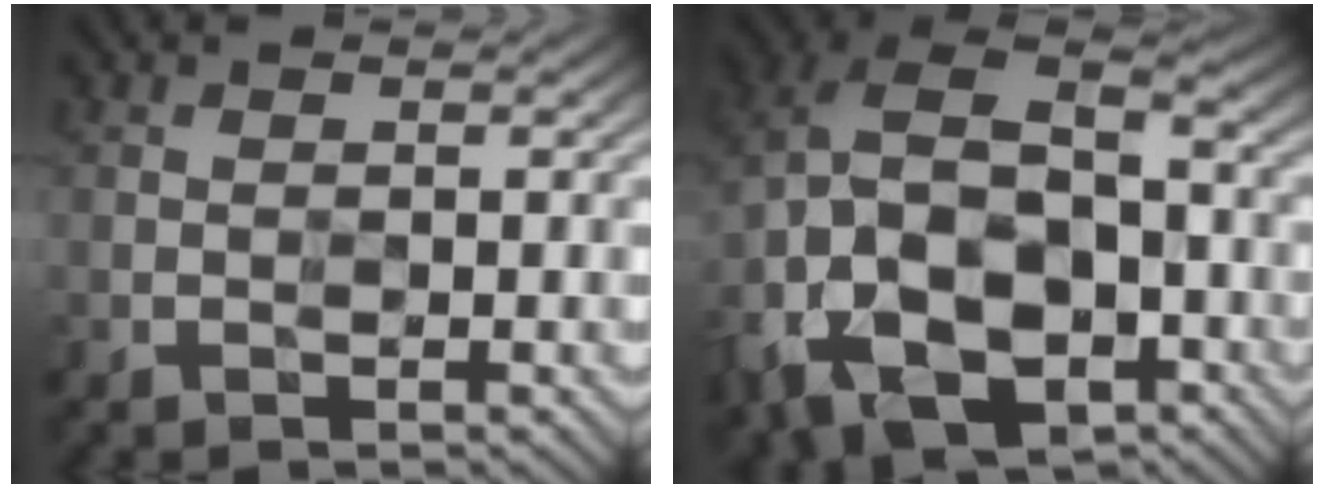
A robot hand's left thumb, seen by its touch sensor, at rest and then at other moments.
{"total": 18.0, "force": [-5.2, 12.1, 12.4], "torque": [-0.269, -0.026, -0.071]}